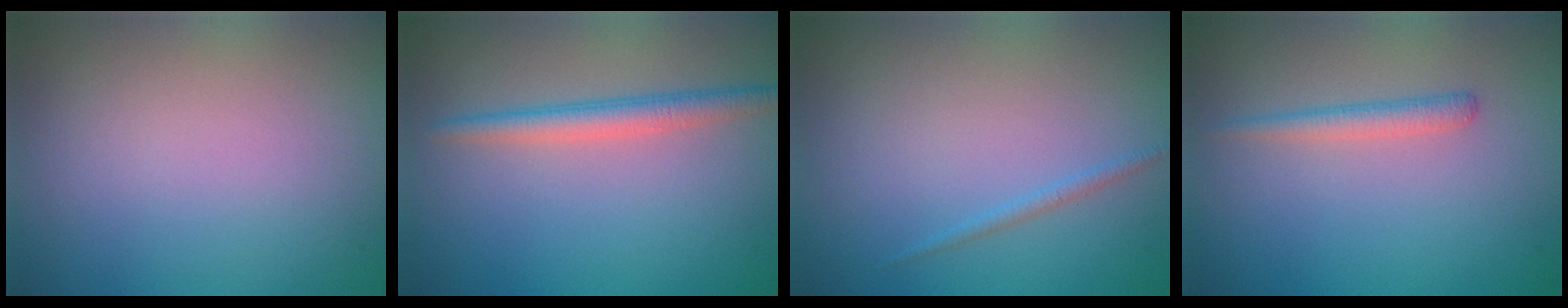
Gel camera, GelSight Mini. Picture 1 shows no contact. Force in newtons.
{"total": 2.4, "press": 2.4, "slide": 0.1}
{"total": 0.8, "press": 0.8, "slide": 0.1}
{"total": 1.5, "press": 1.5, "slide": 0.1}